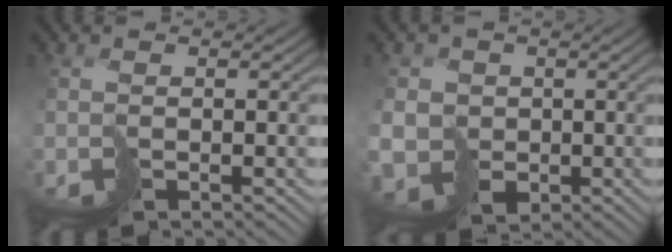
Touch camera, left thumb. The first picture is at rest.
{"total": 6.6, "force": [-0.8, 6.2, 2.1], "torque": [-0.057, -0.024, -0.032]}